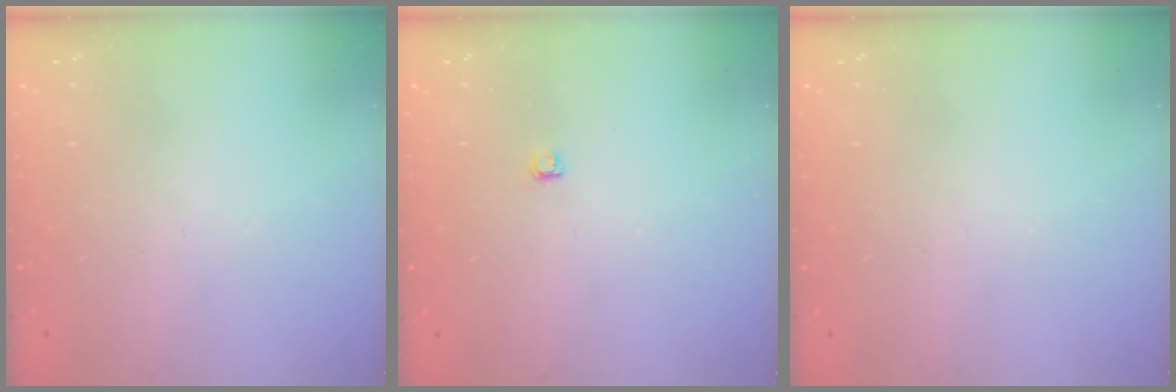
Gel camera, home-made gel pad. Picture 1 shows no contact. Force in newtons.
{"total": 2.8, "press": 2.8, "slide": 0.4}
{"total": 0.0}